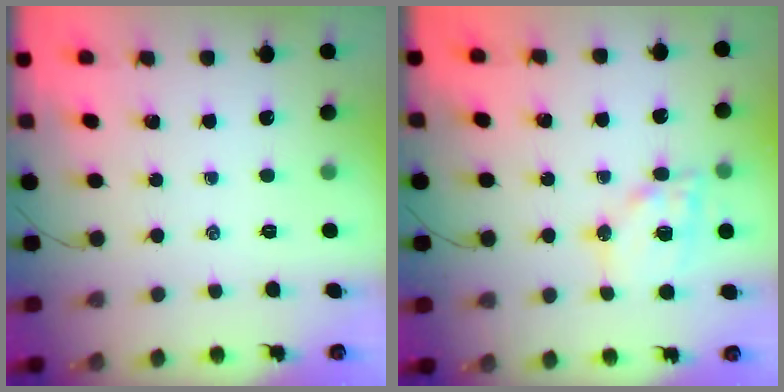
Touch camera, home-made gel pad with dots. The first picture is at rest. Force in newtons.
{"total": 13.9, "press": 13.6, "slide": 2.9}